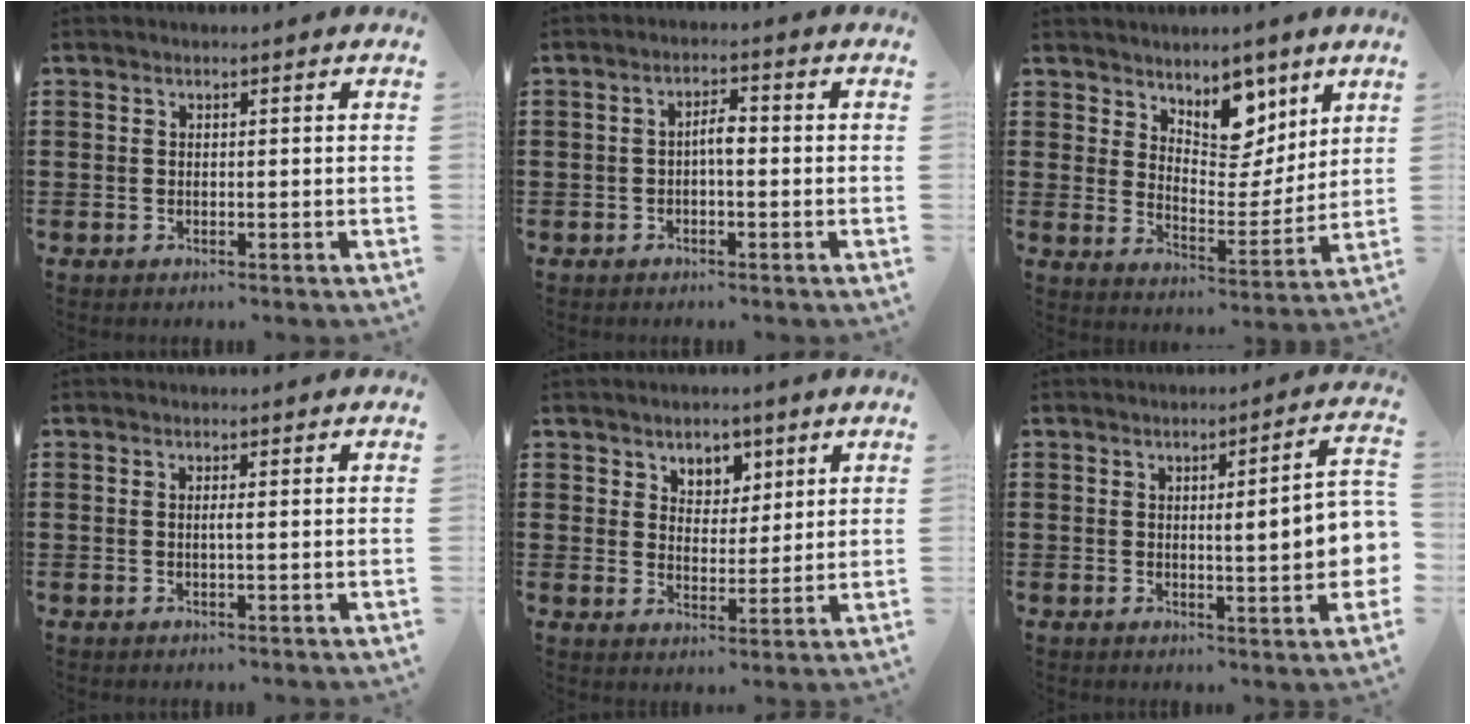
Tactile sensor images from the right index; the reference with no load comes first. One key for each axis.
{"total": 2.6, "fx": -0.5, "fy": 0.8, "fz": 2.4, "tx": -0.046, "ty": 0.006, "tz": -0.012}
{"total": 8.1, "fx": 6.2, "fy": 4.3, "fz": 2.9, "tx": -0.057, "ty": -0.037, "tz": 0.109}
{"total": 0.7, "fx": -0.1, "fy": -0.2, "fz": 0.6, "tx": -0.013, "ty": -0.003, "tz": -0.002}
{"total": 4.4, "fx": 3.0, "fy": 3.1, "fz": 0.8, "tx": -0.027, "ty": 0.005, "tz": 0.053}
{"total": 7.0, "fx": 0.2, "fy": 0.9, "fz": 7.0, "tx": -0.098, "ty": -0.012, "tz": -0.002}